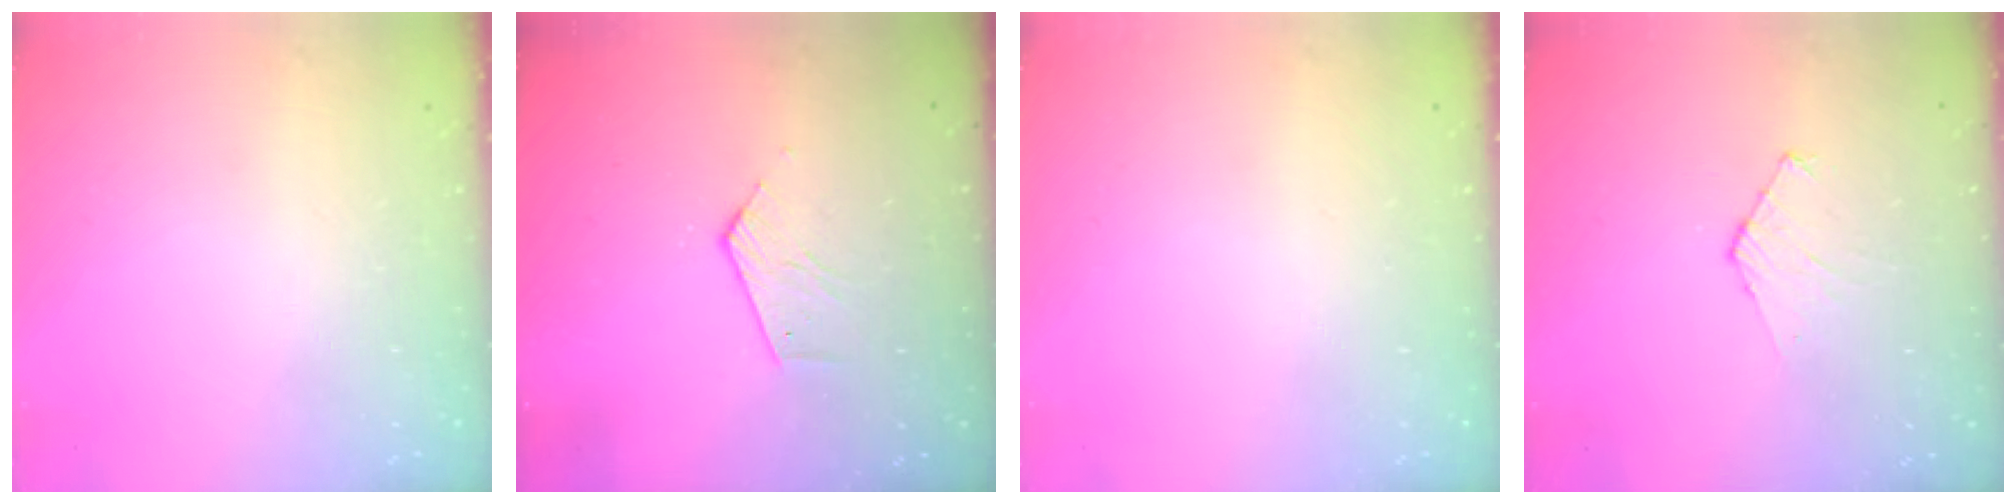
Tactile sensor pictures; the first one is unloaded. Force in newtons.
{"total": 3.9, "press": 3.9, "slide": 0.3}
{"total": 0.0}
{"total": 4.6, "press": 4.6, "slide": 0.5}